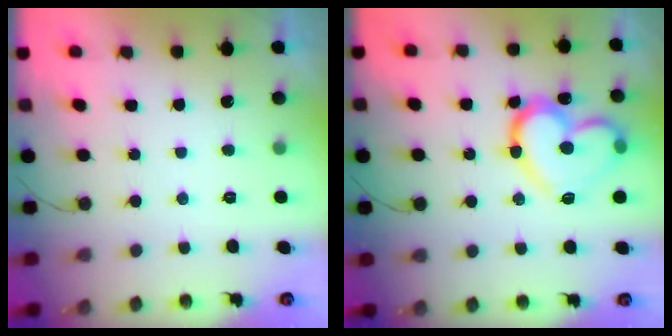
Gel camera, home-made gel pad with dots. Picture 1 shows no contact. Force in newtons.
{"total": 18.9, "press": 18.8, "slide": 1.2}